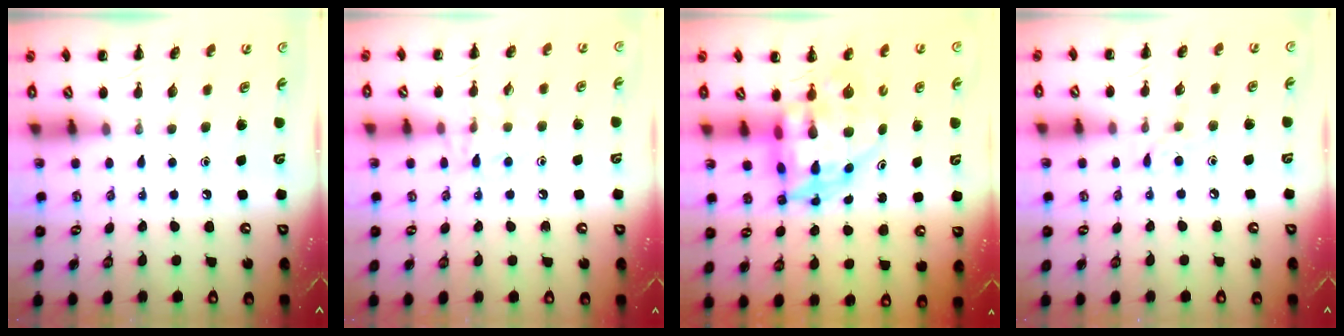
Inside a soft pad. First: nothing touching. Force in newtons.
{"total": 8.4, "press": 8.2, "slide": 1.6}
{"total": 7.1, "press": 6.7, "slide": 2.4}
{"total": 6.7, "press": 6.5, "slide": 1.8}